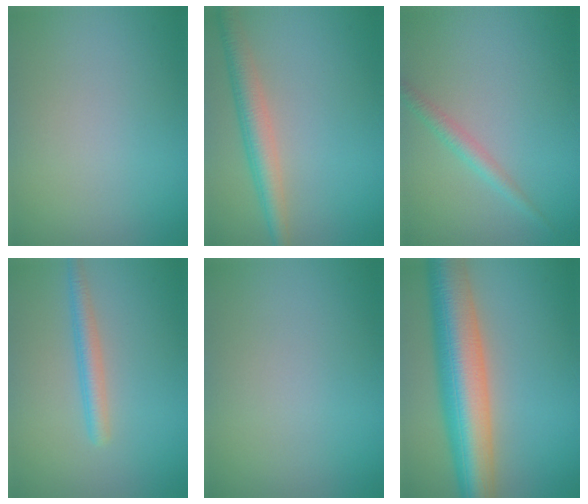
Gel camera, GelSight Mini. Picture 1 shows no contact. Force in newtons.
{"total": 4.0, "press": 4.0, "slide": 0.1}
{"total": 1.7, "press": 1.7, "slide": 0.0}
{"total": 2.3, "press": 2.3, "slide": 0.1}
{"total": 0.0}
{"total": 10.8, "press": 10.8, "slide": 0.4}